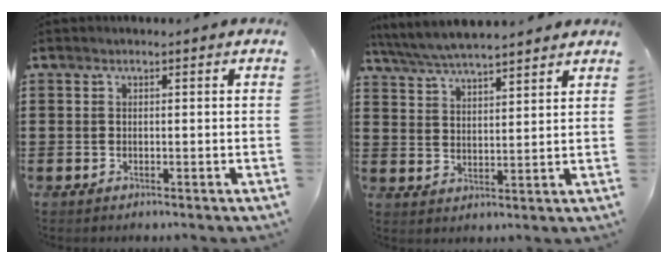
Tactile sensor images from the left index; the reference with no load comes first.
{"total": 5.4, "force": [5.2, 0.3, 1.5], "torque": [-0.050, -0.022, 0.093]}